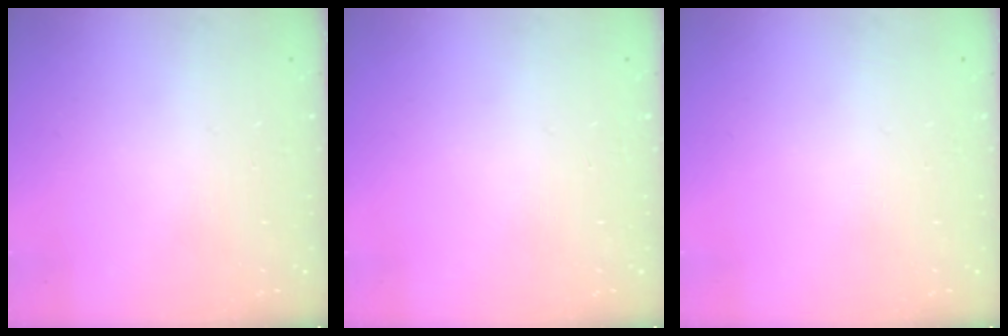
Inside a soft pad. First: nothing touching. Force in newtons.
{"total": 0.0}
{"total": 0.0}